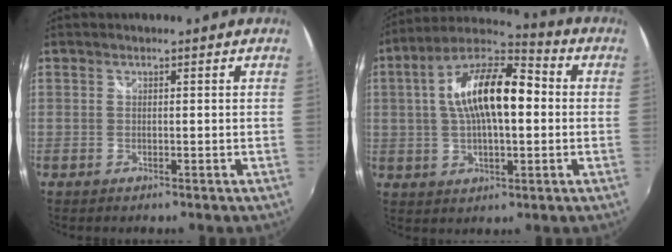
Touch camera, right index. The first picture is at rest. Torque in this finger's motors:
{"motor_torque": [0.84, -0.10, 0.90, 0.21]}